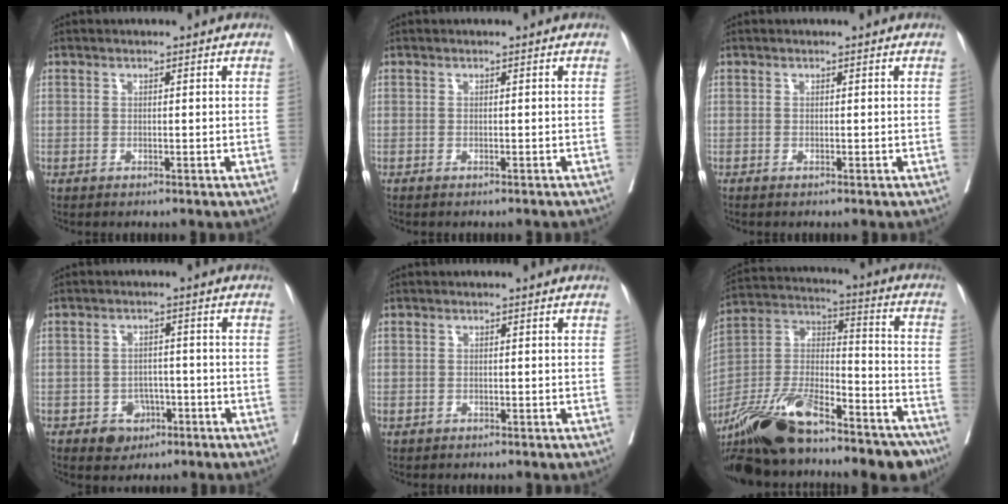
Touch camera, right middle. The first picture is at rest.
{"total": 0.6, "force": [-0.6, 0.1, 0.2], "torque": [-0.001, -0.001, -0.012]}
{"total": 0.0}
{"total": 4.3, "force": [-2.1, 3.4, 1.4], "torque": [-0.011, 0.009, -0.024]}
{"total": 0.6, "force": [-0.2, 0.5, 0.2], "torque": [-0.002, 0.002, 0.000]}
{"total": 26.5, "force": [-19.5, 8.8, 15.7], "torque": [-0.272, 0.005, -0.326]}